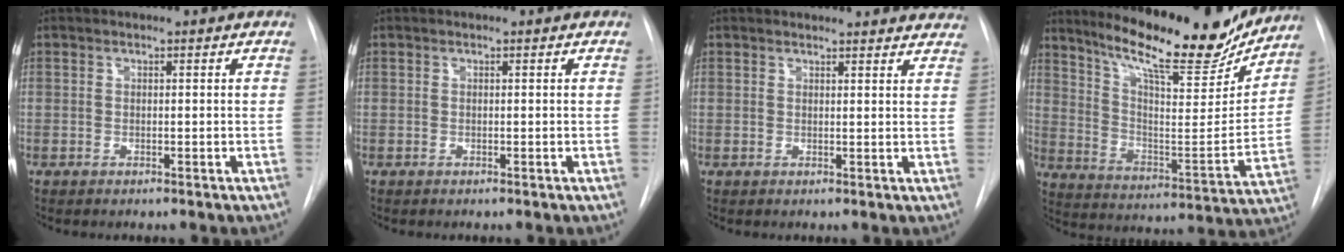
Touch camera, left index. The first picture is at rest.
{"total": 0.0}
{"total": 12.9, "force": [12.5, 2.1, 2.0], "torque": [0.000, -0.024, 0.117]}
{"total": 19.9, "force": [17.3, 3.4, 9.3], "torque": [-0.148, -0.041, 0.262]}